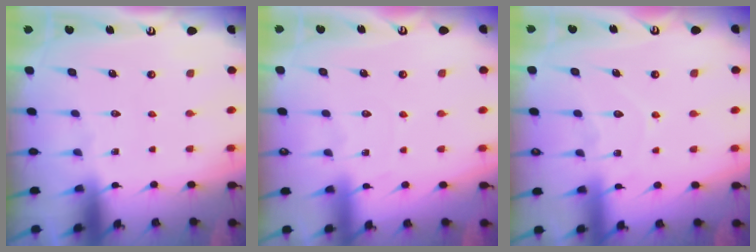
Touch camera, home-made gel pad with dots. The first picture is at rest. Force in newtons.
{"total": 2.9, "press": 2.9, "slide": 0.4}
{"total": 7.3, "press": 7.3, "slide": 0.8}